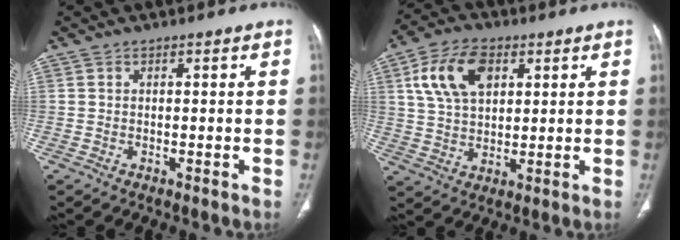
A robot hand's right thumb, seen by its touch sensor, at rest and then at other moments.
{"total": 12.0, "force": [4.4, 7.3, 8.4], "torque": [-0.145, -0.002, 0.083]}